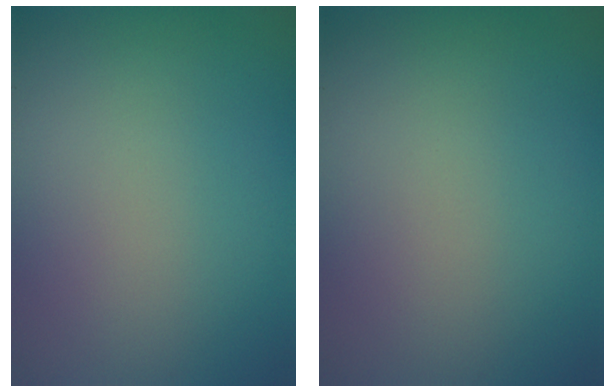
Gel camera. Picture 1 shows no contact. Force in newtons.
{"total": 0.0}